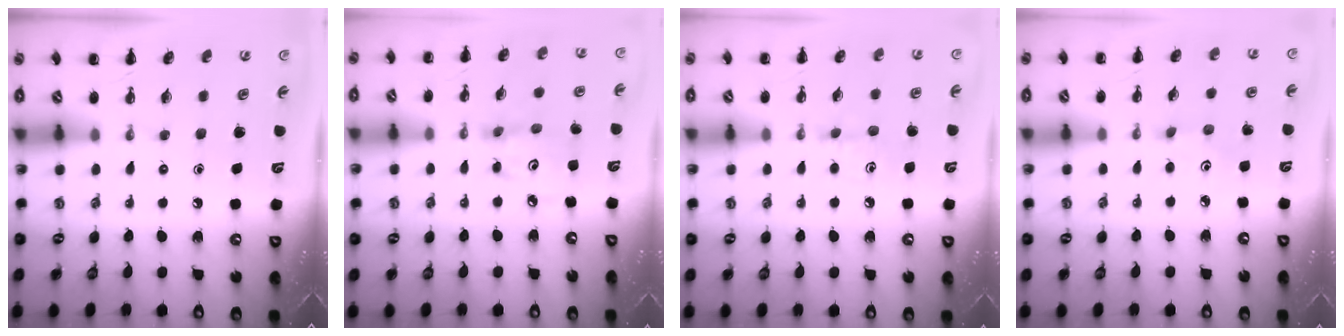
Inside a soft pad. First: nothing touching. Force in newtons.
{"total": 5.1, "press": 5.1, "slide": 0.6}
{"total": 6.5, "press": 6.3, "slide": 1.8}
{"total": 1.8, "press": 1.7, "slide": 0.6}